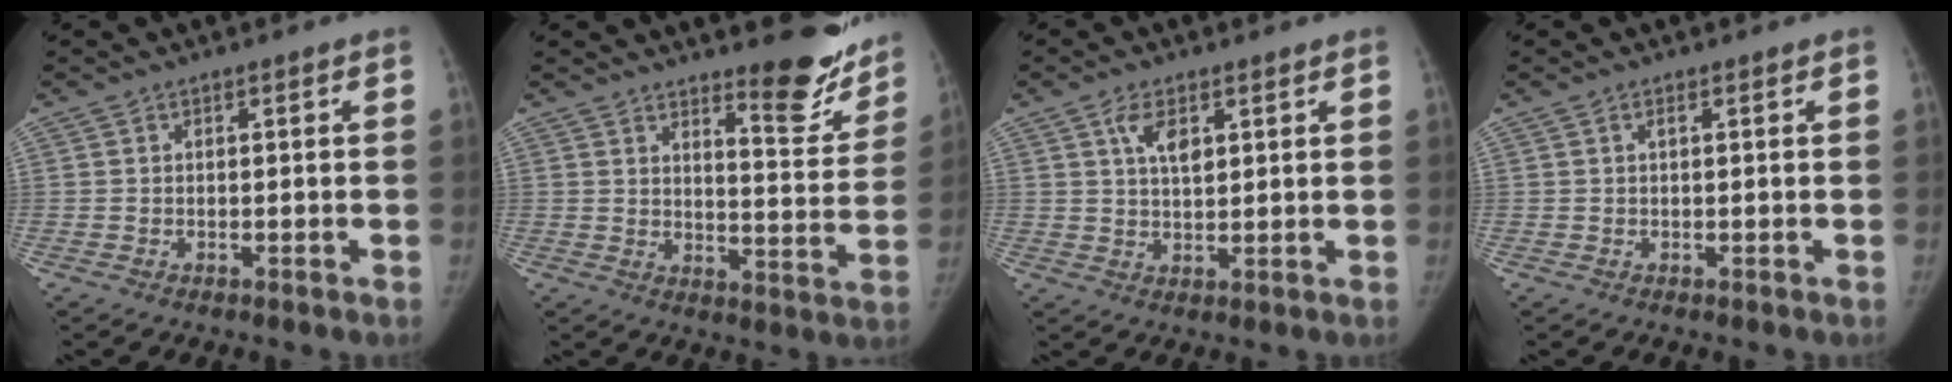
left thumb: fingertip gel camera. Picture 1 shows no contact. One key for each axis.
{"total": 12.2, "fx": 10.1, "fy": 3.2, "fz": 6.0, "tx": -0.039, "ty": -0.093, "tz": 0.129}
{"total": 5.0, "fx": 2.3, "fy": 2.4, "fz": 3.7, "tx": -0.060, "ty": -0.009, "tz": 0.044}
{"total": 0.6, "fx": 0.3, "fy": 0.1, "fz": 0.5, "tx": -0.012, "ty": 0.002, "tz": 0.003}